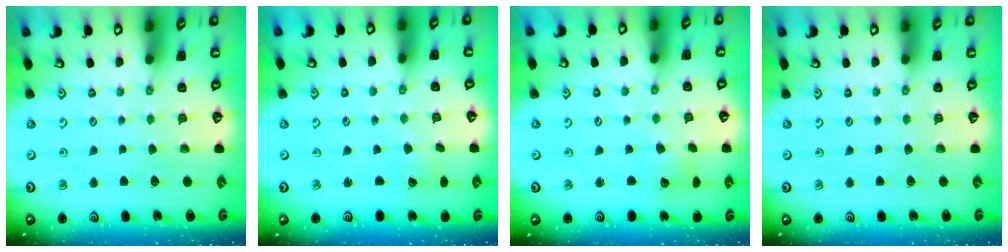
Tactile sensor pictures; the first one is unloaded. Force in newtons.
{"total": 1.6, "press": 1.6, "slide": 0.1}
{"total": 2.1, "press": 2.1, "slide": 0.3}
{"total": 0.0}